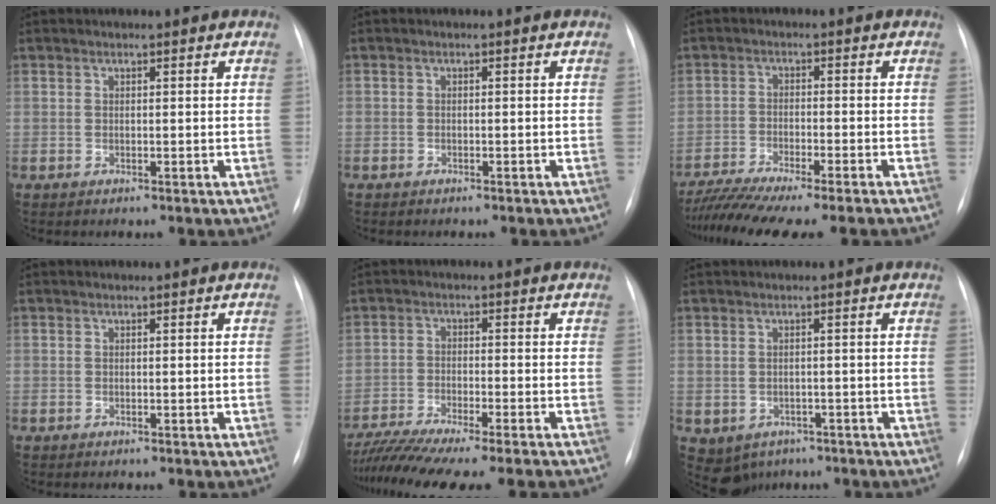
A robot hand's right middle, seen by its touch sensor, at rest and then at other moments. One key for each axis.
{"total": 0.9, "fx": -0.6, "fy": 0.6, "fz": 0.1, "tx": -0.009, "ty": 0.003, "tz": -0.009}
{"total": 12.3, "fx": -10.7, "fy": -0.2, "fz": 6.1, "tx": -0.086, "ty": -0.023, "tz": -0.164}
{"total": 0.0}
{"total": 12.1, "fx": -10.5, "fy": -0.6, "fz": 6.0, "tx": -0.085, "ty": -0.024, "tz": -0.164}
{"total": 6.9, "fx": -3.5, "fy": 5.7, "fz": 1.7, "tx": -0.038, "ty": 0.006, "tz": -0.040}